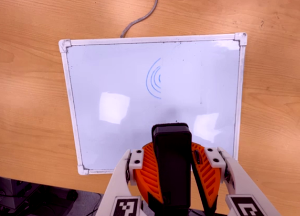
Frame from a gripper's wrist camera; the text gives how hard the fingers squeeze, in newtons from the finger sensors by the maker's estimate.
{"total": 12.6, "left": 11.7, "right": 13.5}